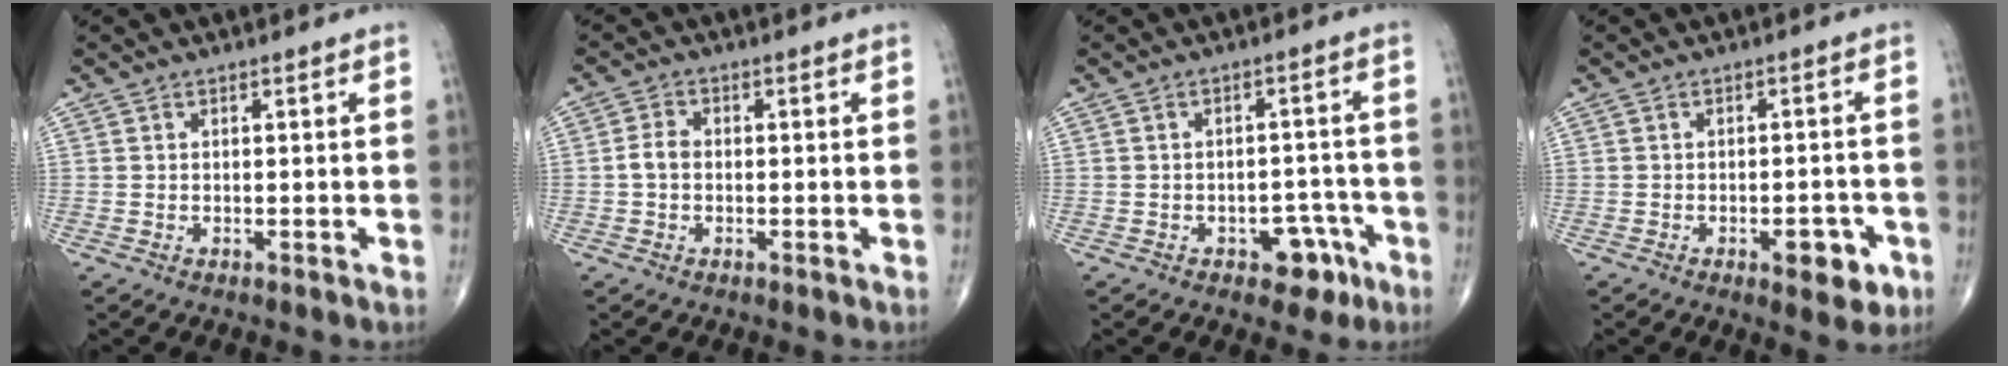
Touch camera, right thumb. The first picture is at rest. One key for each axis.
{"total": 2.8, "fx": -0.4, "fy": 2.0, "fz": 1.9, "tx": -0.034, "ty": 0.010, "tz": -0.014}
{"total": 6.1, "fx": -3.2, "fy": 3.8, "fz": 3.5, "tx": -0.015, "ty": 0.029, "tz": -0.038}
{"total": 6.1, "fx": -2.7, "fy": 2.8, "fz": 4.8, "tx": -0.042, "ty": 0.012, "tz": -0.030}